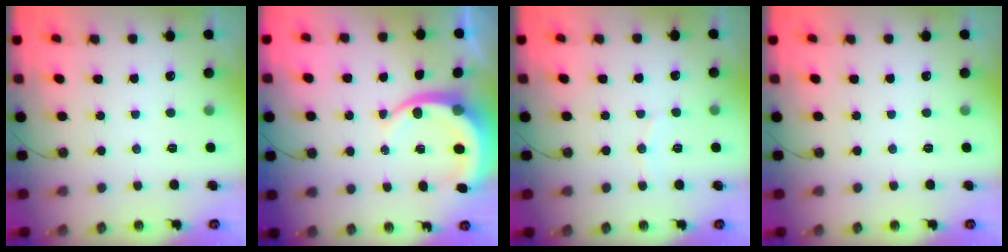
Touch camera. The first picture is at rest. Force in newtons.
{"total": 7.8, "press": 7.7, "slide": 1.0}
{"total": 5.2, "press": 5.2, "slide": 0.5}
{"total": 0.0}